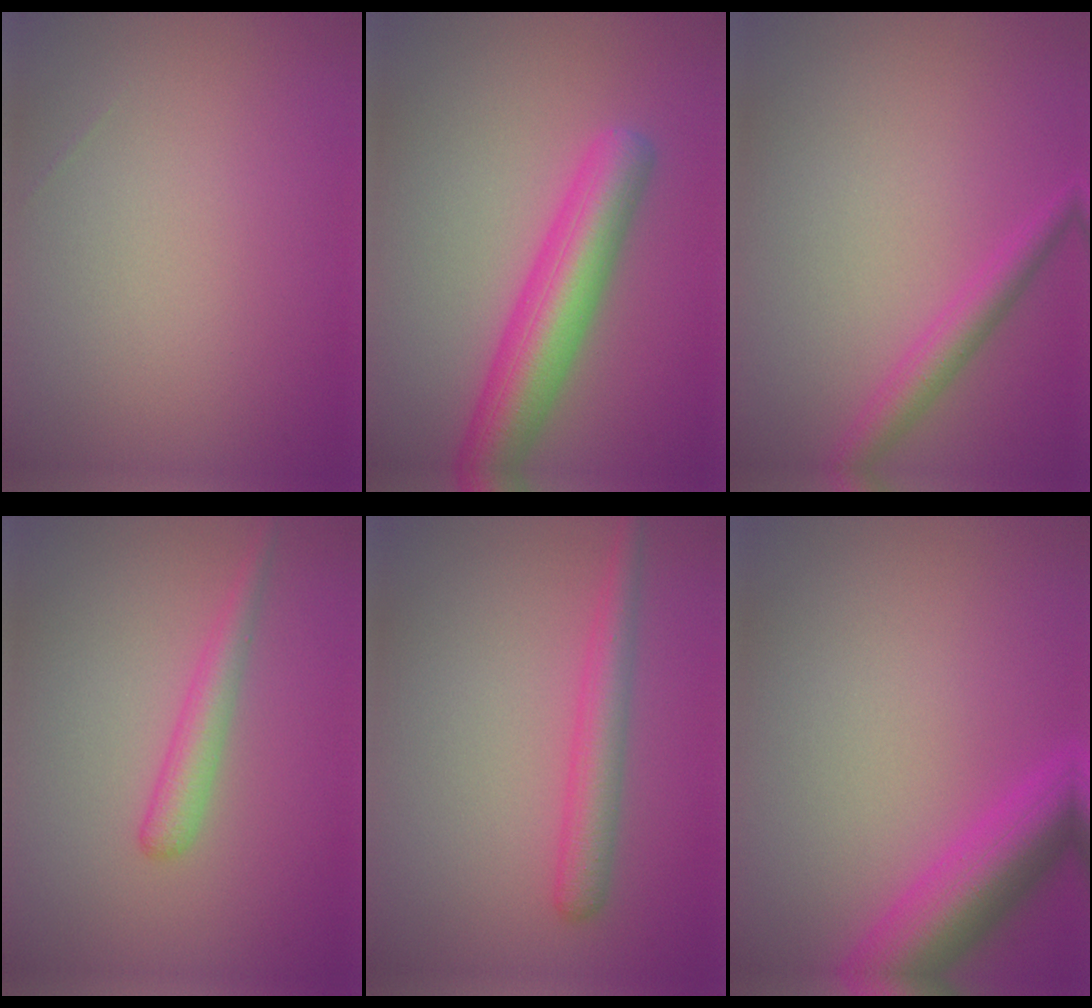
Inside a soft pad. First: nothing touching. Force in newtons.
{"total": 6.3, "press": 6.2, "slide": 0.3}
{"total": 2.6, "press": 2.5, "slide": 0.1}
{"total": 2.2, "press": 2.2, "slide": 0.1}
{"total": 3.0, "press": 3.0, "slide": 0.2}
{"total": 6.6, "press": 6.6, "slide": 0.3}